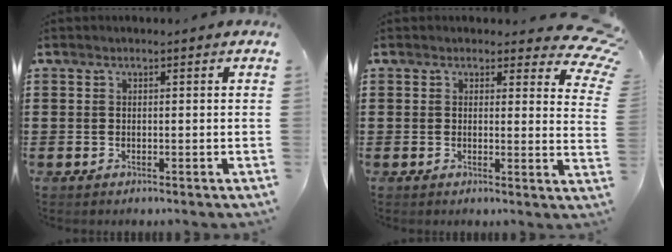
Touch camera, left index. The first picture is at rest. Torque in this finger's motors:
{"motor_torque": [-0.17, -1.27, -0.11, -0.21]}